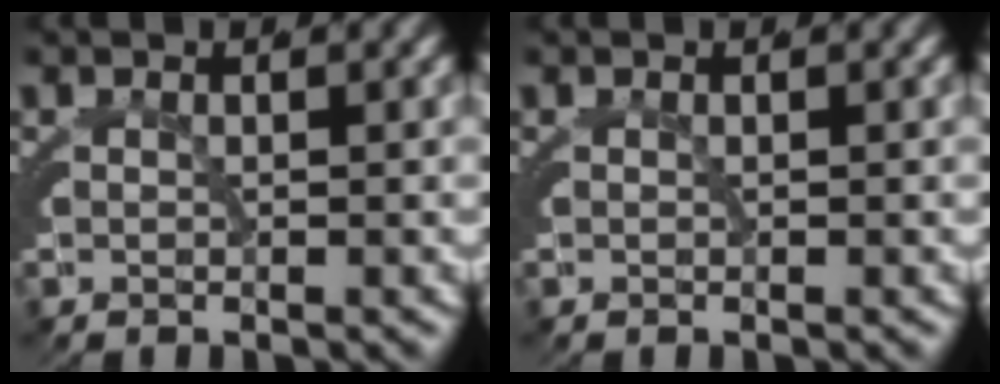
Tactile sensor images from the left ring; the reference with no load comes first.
{"total": 0.0}